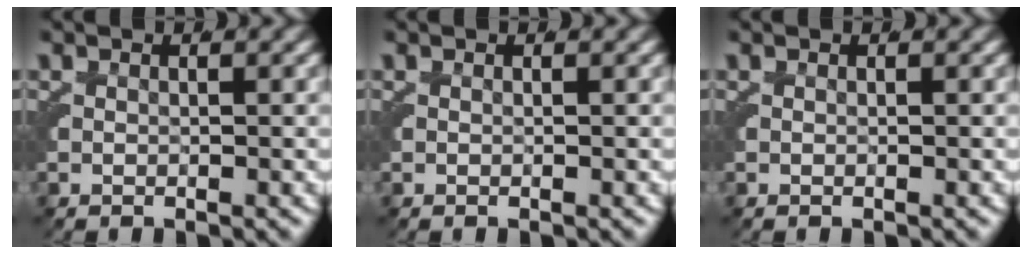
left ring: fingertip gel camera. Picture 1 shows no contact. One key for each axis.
{"total": 0.0}
{"total": 0.0}